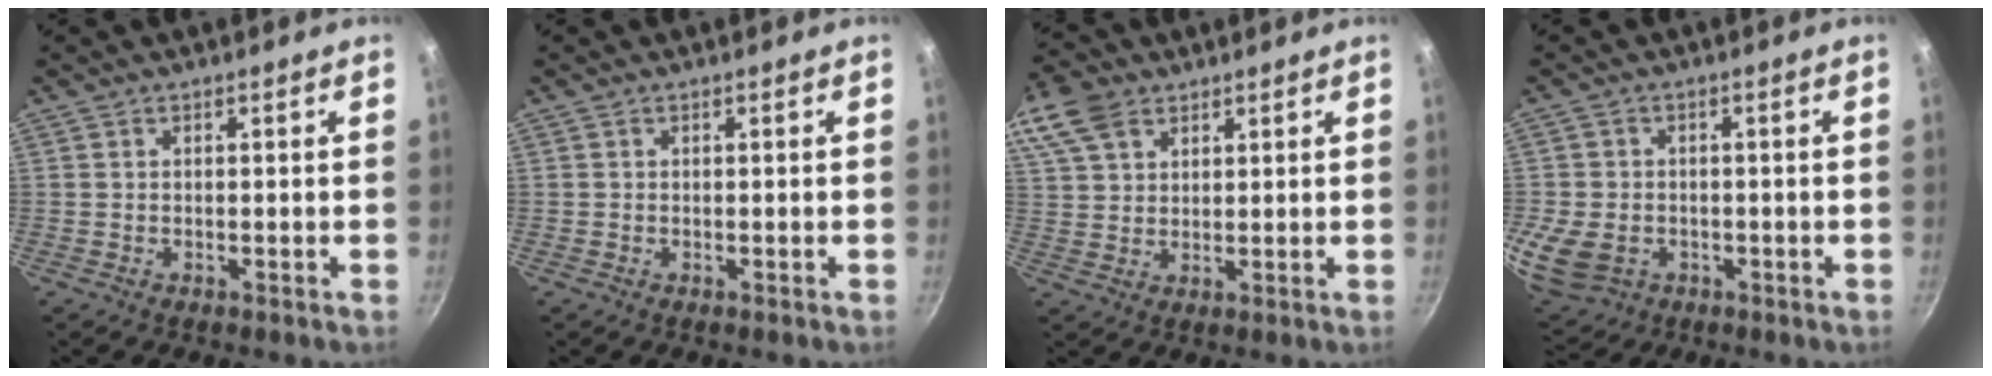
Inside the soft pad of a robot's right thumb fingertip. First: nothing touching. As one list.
[{"total": 0.0}, {"total": 10.1, "force": [5.7, 6.6, 5.0], "torque": [-0.093, 0.001, 0.107]}, {"total": 10.6, "force": [-2.5, 8.2, 6.2], "torque": [-0.123, 0.001, -0.038]}]